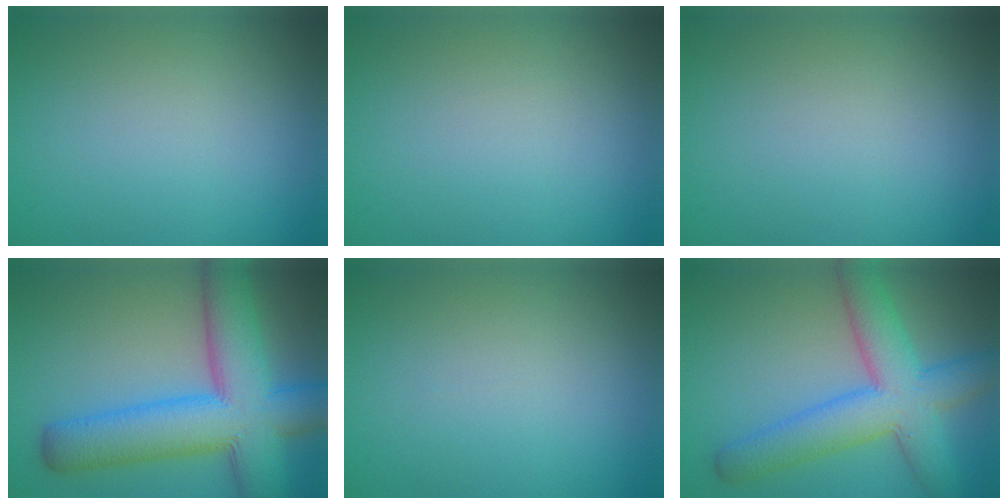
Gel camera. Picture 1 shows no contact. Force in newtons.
{"total": 0.0}
{"total": 0.0}
{"total": 11.2, "press": 11.2, "slide": 0.4}
{"total": 0.0}
{"total": 8.1, "press": 8.1, "slide": 0.1}